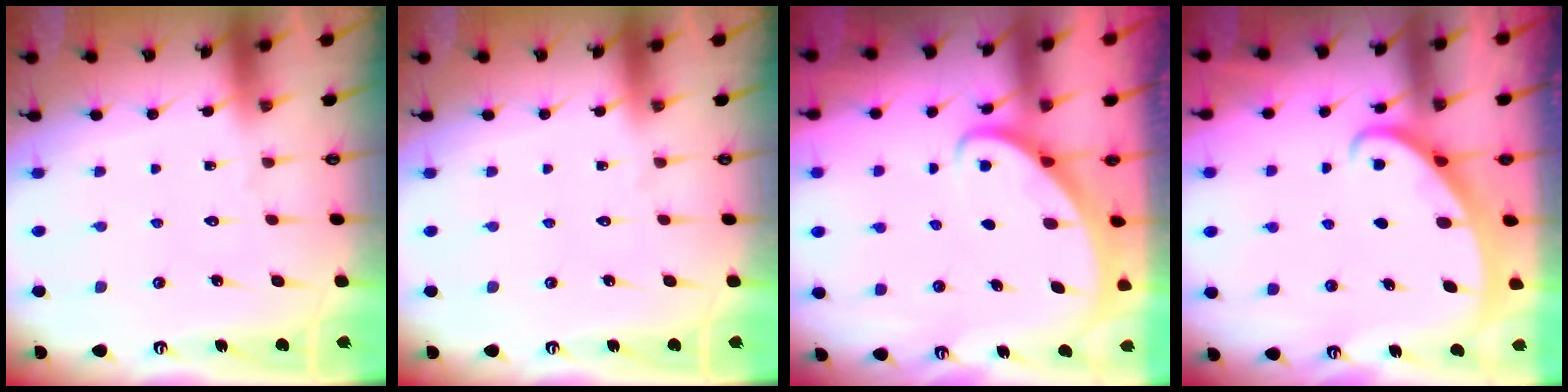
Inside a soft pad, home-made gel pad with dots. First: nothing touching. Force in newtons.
{"total": 0.0}
{"total": 2.4, "press": 2.4, "slide": 0.2}
{"total": 2.2, "press": 2.2, "slide": 0.3}